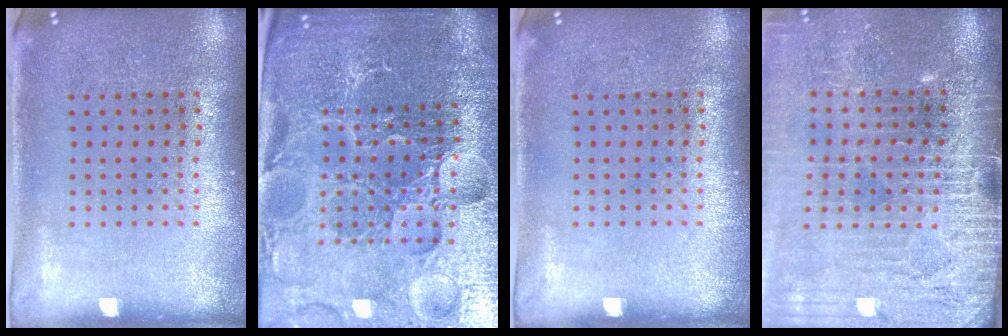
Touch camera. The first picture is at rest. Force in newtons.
{"total": 5.3, "press": 5.0, "slide": 1.7}
{"total": 0.0}
{"total": 4.0, "press": 3.5, "slide": 1.9}